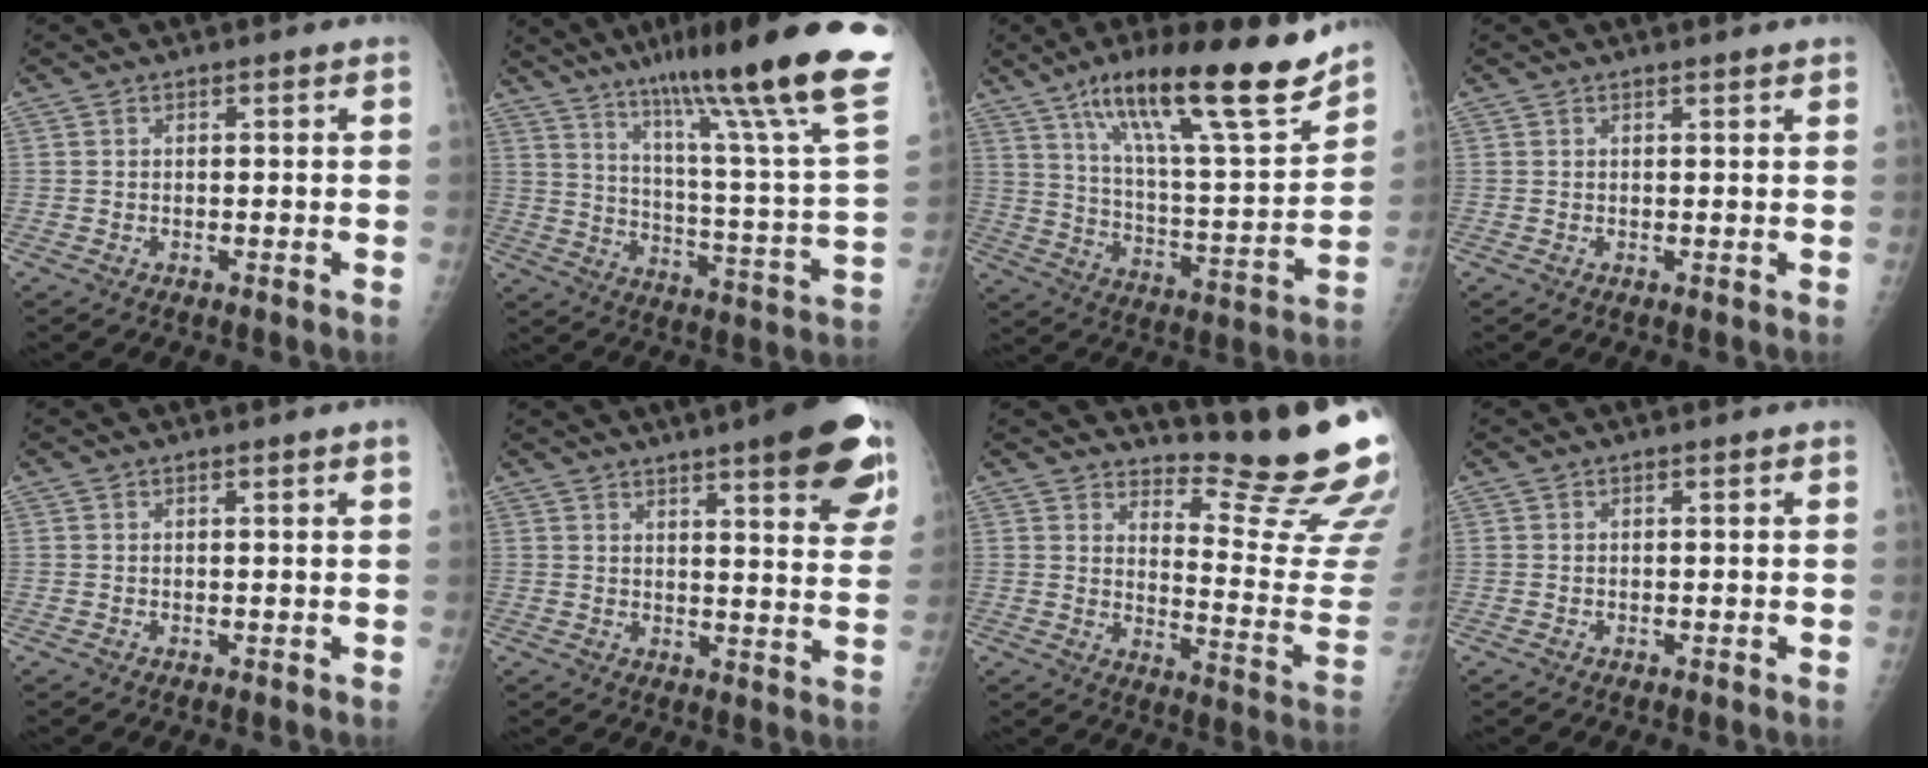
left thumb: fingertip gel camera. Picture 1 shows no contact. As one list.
[{"total": 30.2, "force": [20.1, 2.4, 22.3], "torque": [-0.295, -0.084, 0.301]}, {"total": 24.1, "force": [16.4, 4.2, 17.1], "torque": [-0.255, -0.065, 0.273]}, {"total": 1.3, "force": [1.2, 0.0, 0.6], "torque": [-0.005, 0.001, 0.016]}, {"total": 1.2, "force": [0.6, -0.2, 1.0], "torque": [-0.019, -0.001, 0.008]}, {"total": 17.5, "force": [10.7, 3.4, 13.4], "torque": [-0.146, -0.044, 0.128]}, {"total": 17.1, "force": [16.0, 0.4, 5.8], "torque": [-0.058, -0.206, 0.206]}, {"total": 0.0}]